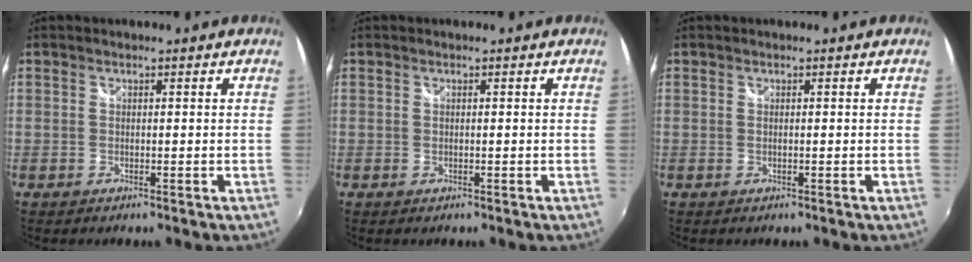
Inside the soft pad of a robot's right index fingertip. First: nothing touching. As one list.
[{"total": 0.0}, {"total": 0.0}]